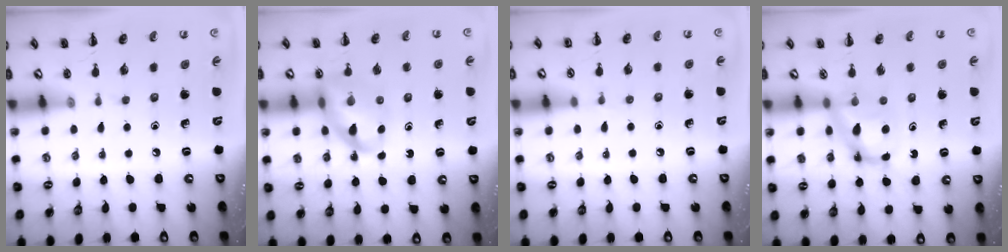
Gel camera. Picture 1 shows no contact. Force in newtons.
{"total": 11.9, "press": 11.5, "slide": 3.3}
{"total": 3.1, "press": 3.0, "slide": 1.0}
{"total": 6.2, "press": 6.2, "slide": 0.3}